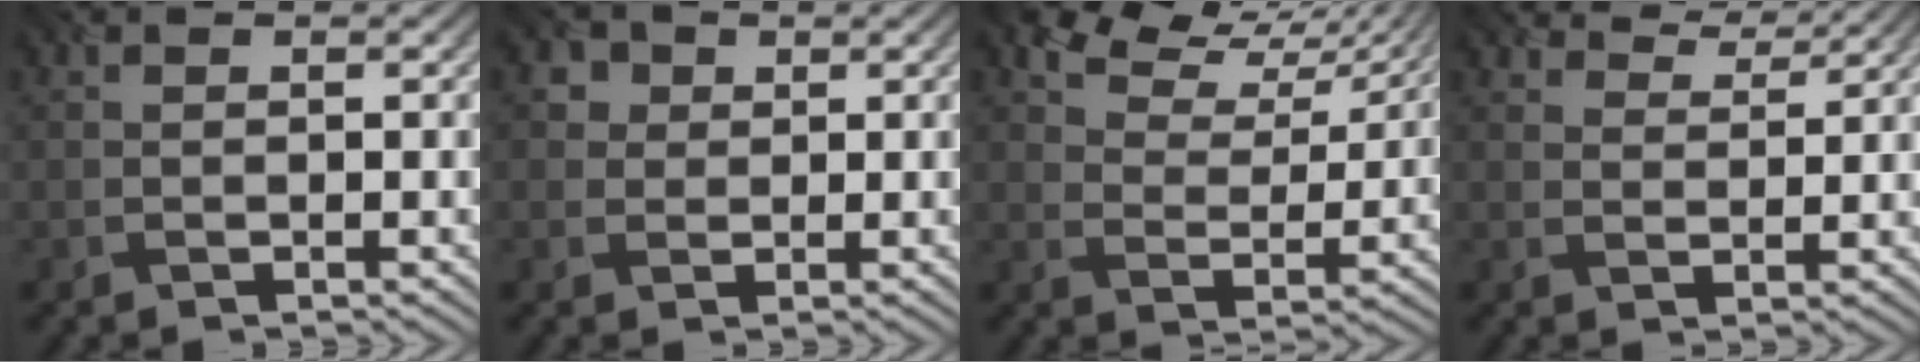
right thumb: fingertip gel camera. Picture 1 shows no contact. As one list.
[{"total": 3.1, "force": [1.4, 2.7, 0.7], "torque": [-0.022, -0.006, 0.013]}, {"total": 8.8, "force": [7.5, 3.1, 3.5], "torque": [-0.079, 0.008, 0.117]}, {"total": 3.5, "force": [3.4, 0.6, 0.6], "torque": [-0.020, -0.005, 0.065]}]